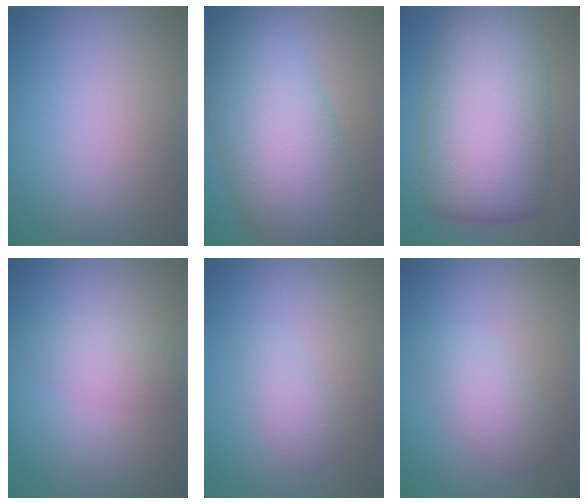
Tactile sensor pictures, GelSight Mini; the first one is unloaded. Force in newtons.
{"total": 11.1, "press": 11.1, "slide": 0.2}
{"total": 12.8, "press": 12.8, "slide": 0.0}
{"total": 2.2, "press": 2.2, "slide": 0.1}
{"total": 1.8, "press": 1.8, "slide": 0.2}
{"total": 4.0, "press": 4.0, "slide": 0.1}